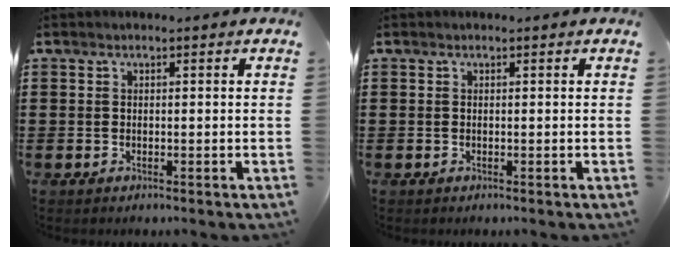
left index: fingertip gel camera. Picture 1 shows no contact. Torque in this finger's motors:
{"motor_torque": [-0.01, 0.01, 0.02, 0.00]}